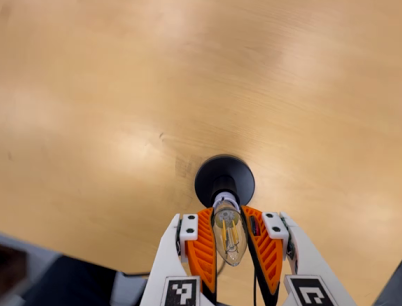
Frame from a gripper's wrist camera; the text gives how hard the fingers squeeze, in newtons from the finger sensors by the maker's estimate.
{"total": 19.9, "left": 19.3, "right": 20.4}